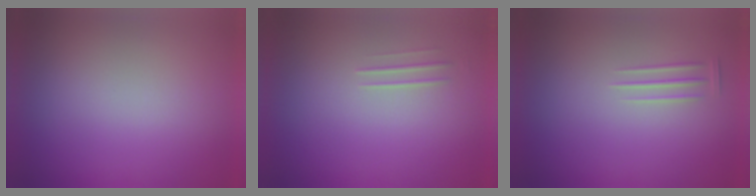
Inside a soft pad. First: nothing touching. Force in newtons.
{"total": 1.5}
{"total": 1.2}